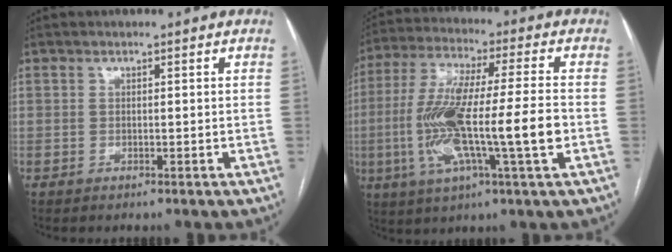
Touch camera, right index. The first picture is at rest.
{"total": 16.7, "force": [-3.0, 1.0, 16.4], "torque": [-0.322, -0.004, -0.057]}